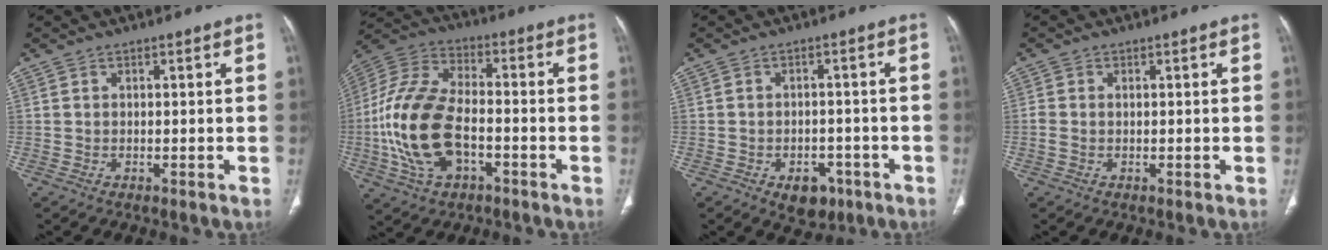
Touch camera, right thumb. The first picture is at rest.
{"total": 18.6, "force": [-4.3, 10.3, 14.8], "torque": [-0.315, 0.025, -0.078]}
{"total": 6.0, "force": [-3.1, 4.0, 3.2], "torque": [-0.022, 0.016, -0.036]}
{"total": 1.7, "force": [-0.1, 1.2, 1.2], "torque": [-0.041, 0.005, -0.002]}